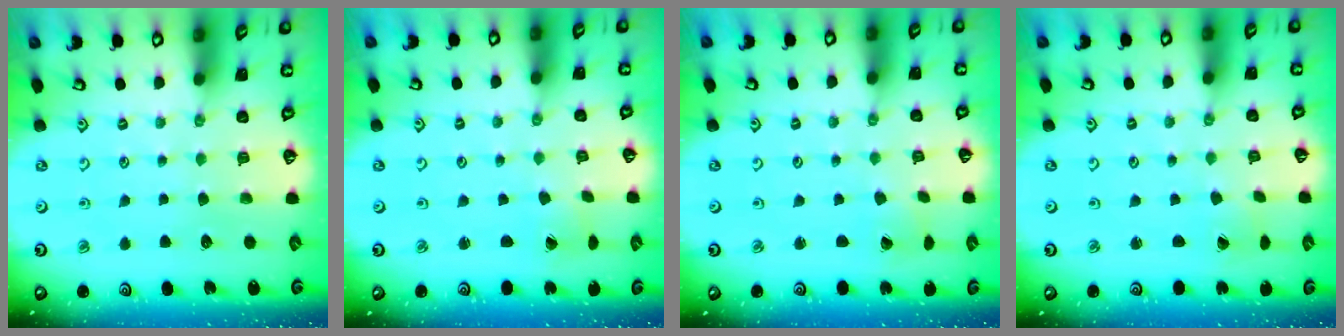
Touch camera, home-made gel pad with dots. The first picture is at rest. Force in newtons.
{"total": 1.4, "press": 1.4, "slide": 0.1}
{"total": 0.8, "press": 0.8, "slide": 0.1}
{"total": 0.7, "press": 0.7, "slide": 0.1}